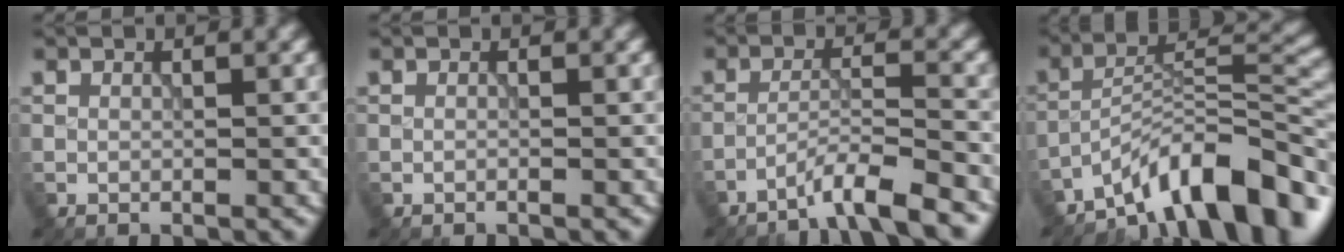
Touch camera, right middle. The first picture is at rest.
{"total": 0.0}
{"total": 4.8, "force": [-3.8, 0.2, 2.9], "torque": [-0.040, 0.011, -0.076]}
{"total": 10.2, "force": [-7.4, 2.7, 6.4], "torque": [-0.084, 0.012, -0.140]}